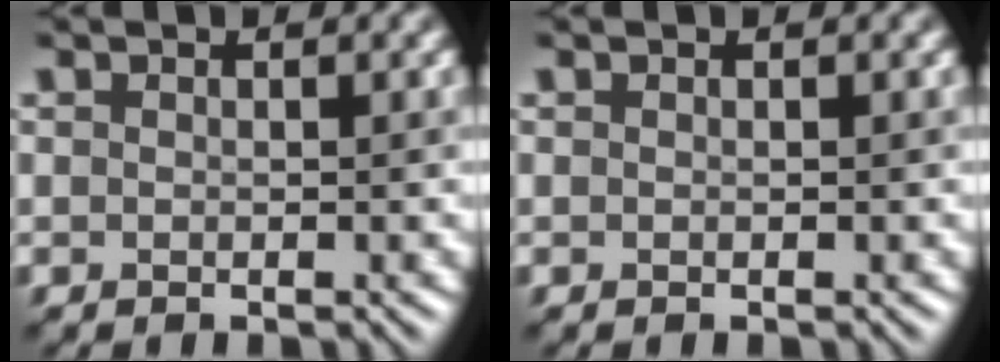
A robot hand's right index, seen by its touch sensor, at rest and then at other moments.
{"total": 0.0}